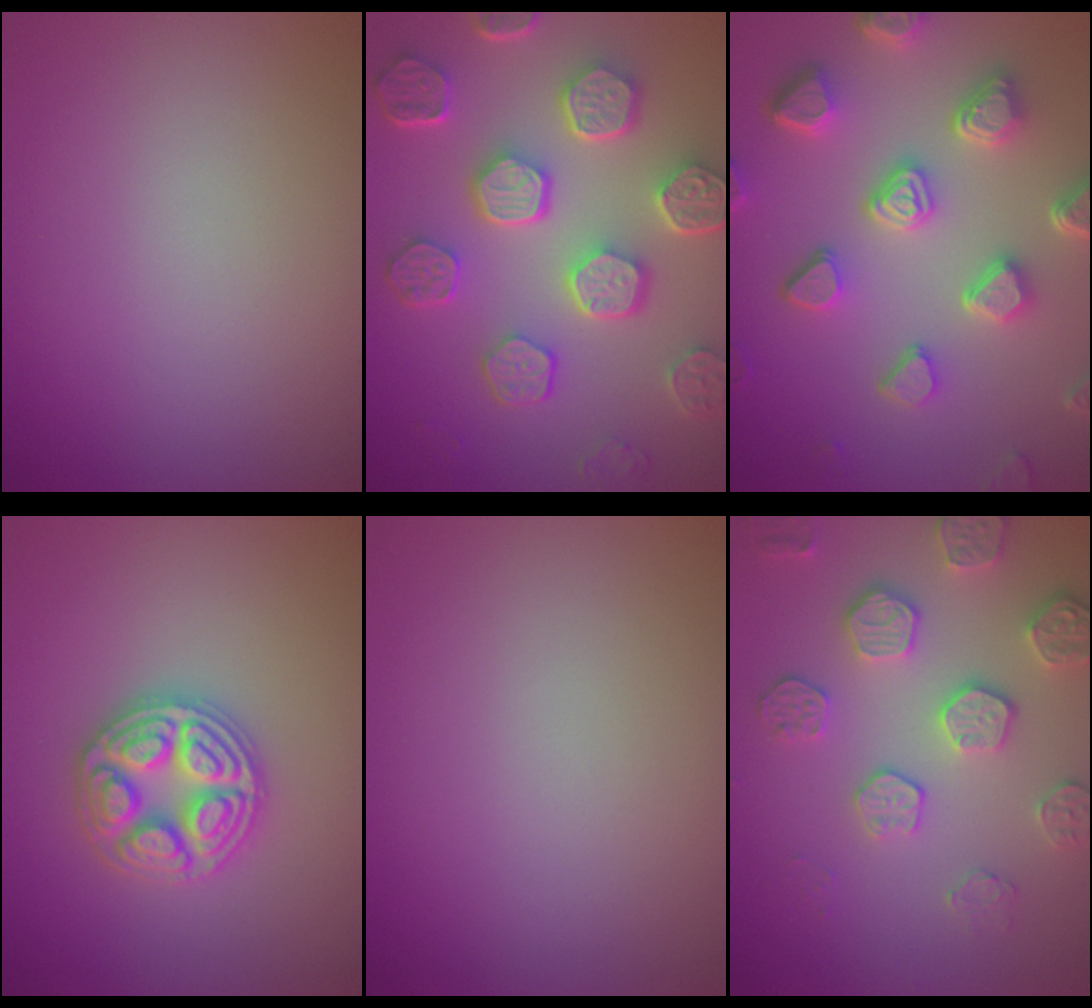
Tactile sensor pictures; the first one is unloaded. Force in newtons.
{"total": 8.0, "press": 6.1, "slide": 5.2}
{"total": 7.1, "press": 5.5, "slide": 4.4}
{"total": 4.7, "press": 4.7, "slide": 0.5}
{"total": 0.0}
{"total": 4.5, "press": 4.3, "slide": 1.5}